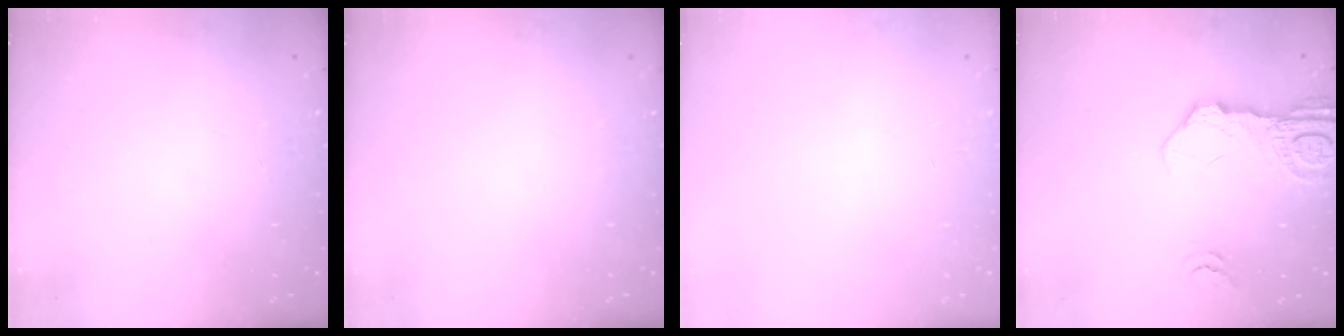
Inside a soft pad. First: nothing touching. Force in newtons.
{"total": 0.0}
{"total": 0.0}
{"total": 13.2, "press": 13.2, "slide": 1.4}